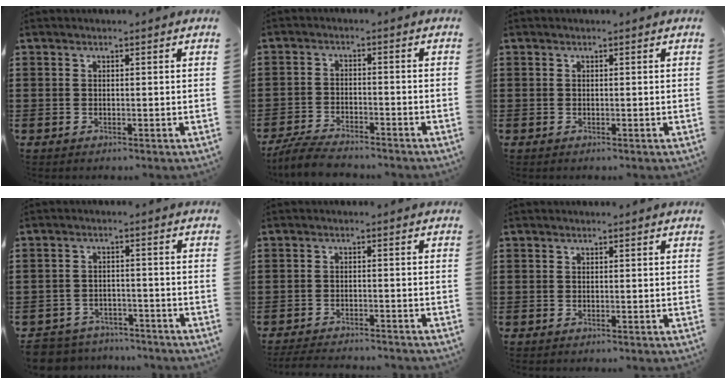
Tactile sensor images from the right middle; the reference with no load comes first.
{"total": 4.9, "force": [-4.6, 0.5, 1.5], "torque": [-0.039, -0.004, -0.093]}
{"total": 0.0}
{"total": 4.3, "force": [-4.2, 0.7, -0.1], "torque": [-0.019, -0.001, -0.094]}
{"total": 2.9, "force": [-2.8, 0.0, 0.5], "torque": [-0.011, -0.001, -0.057]}
{"total": 0.0}